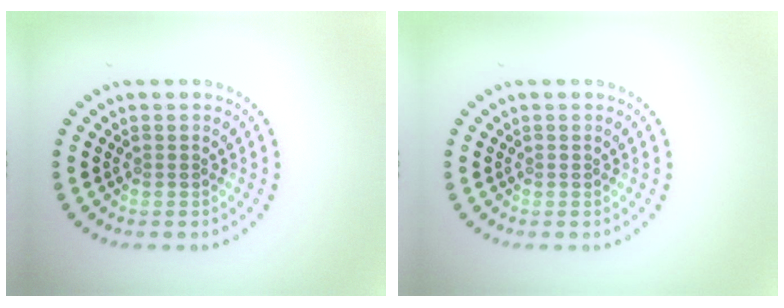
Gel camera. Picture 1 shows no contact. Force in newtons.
{"total": 0.0}